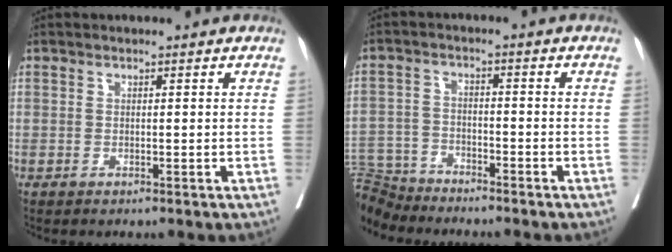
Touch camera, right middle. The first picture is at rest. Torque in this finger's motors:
{"motor_torque": [1.00, -1.14, 0.82, -0.02]}